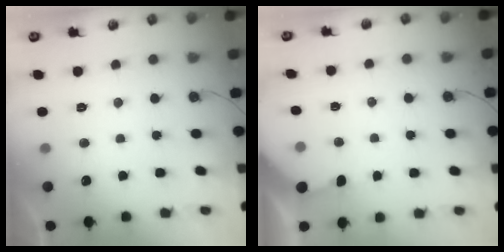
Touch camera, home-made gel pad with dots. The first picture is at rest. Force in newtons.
{"total": 2.4, "press": 2.3, "slide": 0.3}